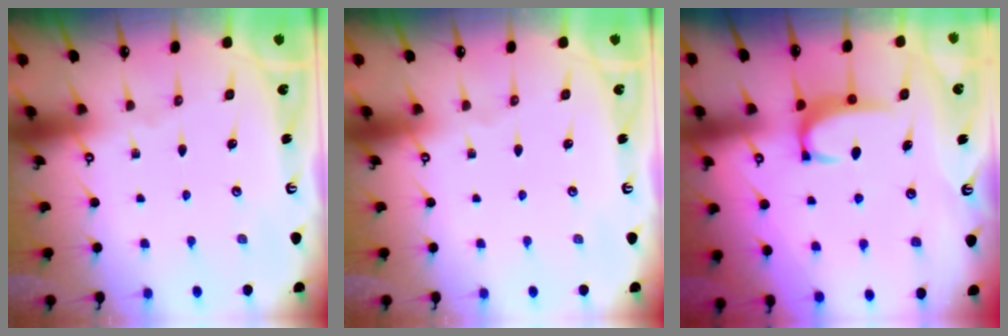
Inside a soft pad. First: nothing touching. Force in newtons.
{"total": 0.0}
{"total": 2.7, "press": 2.6, "slide": 0.5}